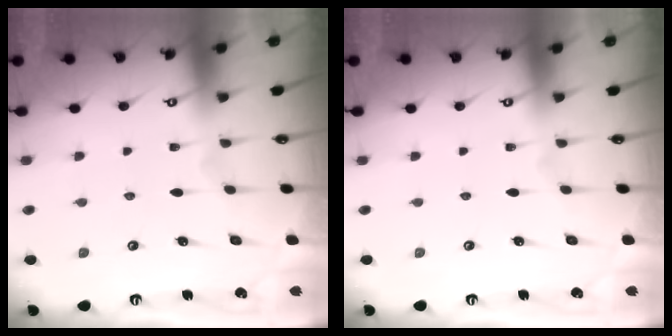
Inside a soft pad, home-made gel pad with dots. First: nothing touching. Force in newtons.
{"total": 0.0}